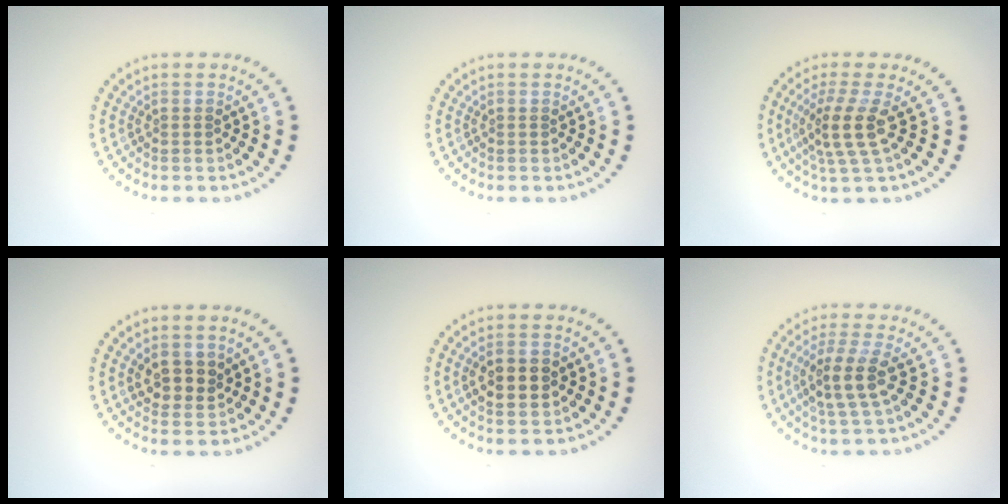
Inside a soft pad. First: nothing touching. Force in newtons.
{"total": 0.0}
{"total": 3.5, "press": 2.7, "slide": 2.3}
{"total": 2.6, "press": 2.4, "slide": 1.0}
{"total": 3.6, "press": 3.6, "slide": 0.3}
{"total": 3.7, "press": 3.2, "slide": 1.8}